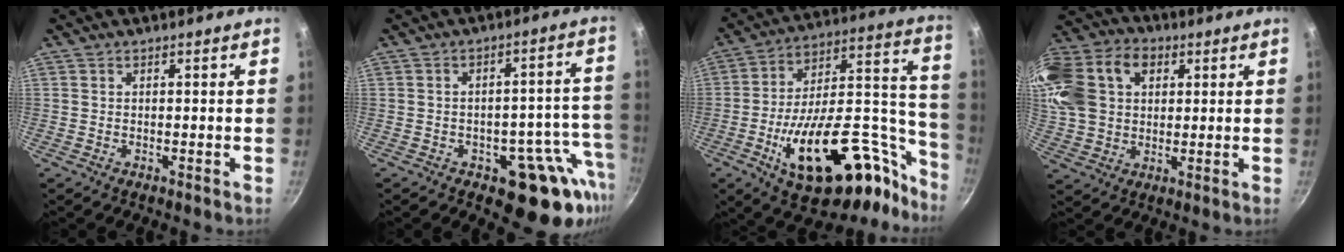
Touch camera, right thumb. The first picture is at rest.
{"total": 13.5, "force": [-5.7, 8.0, 9.2], "torque": [-0.038, 0.042, -0.062]}
{"total": 33.6, "force": [-15.8, 16.0, 25.0], "torque": [-0.302, 0.110, -0.232]}
{"total": 25.1, "force": [7.5, 18.7, 15.0], "torque": [-0.345, 0.046, 0.132]}